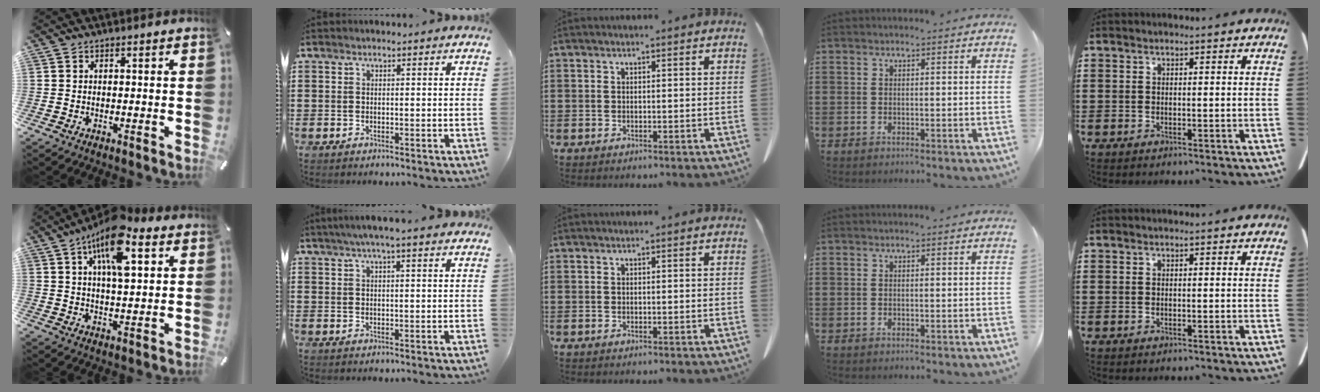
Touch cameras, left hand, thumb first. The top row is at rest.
{"thumb": {"total": 14.1, "force": [7.3, 5.9, 10.6], "torque": [-0.175, -0.019, 0.123]}, "index": {"total": 3.6, "force": [2.7, 0.0, 2.4], "torque": [-0.052, 0.002, 0.048]}}